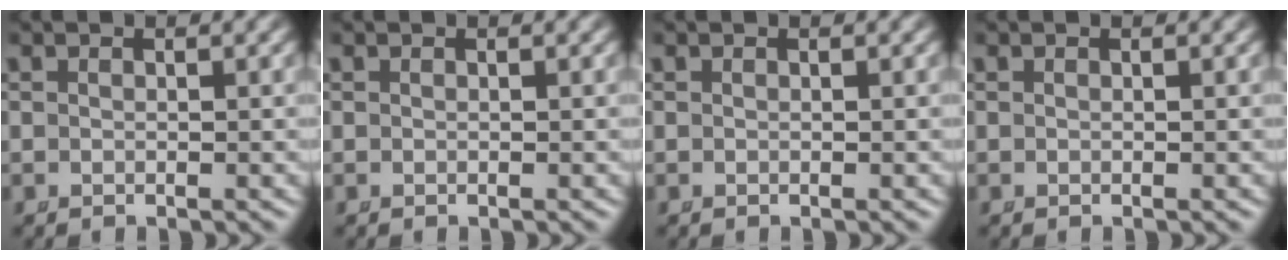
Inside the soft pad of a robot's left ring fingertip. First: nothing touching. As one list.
[{"total": 0.0}, {"total": 0.0}, {"total": 0.0}]